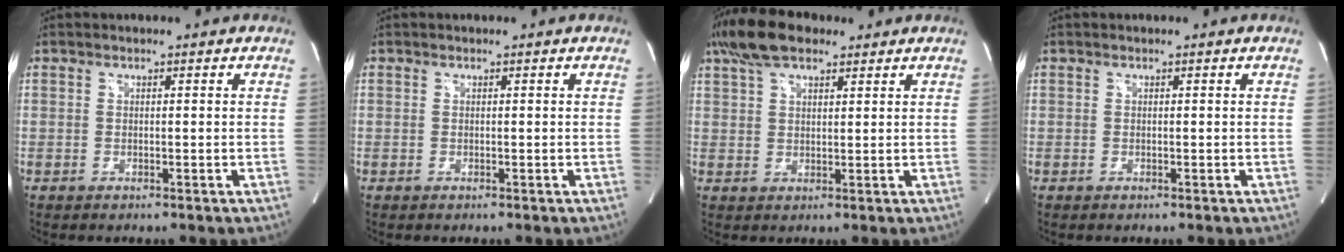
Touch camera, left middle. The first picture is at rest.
{"total": 0.0}
{"total": 8.3, "force": [5.8, 3.4, 4.8], "torque": [-0.099, 0.028, 0.107]}
{"total": 0.0}